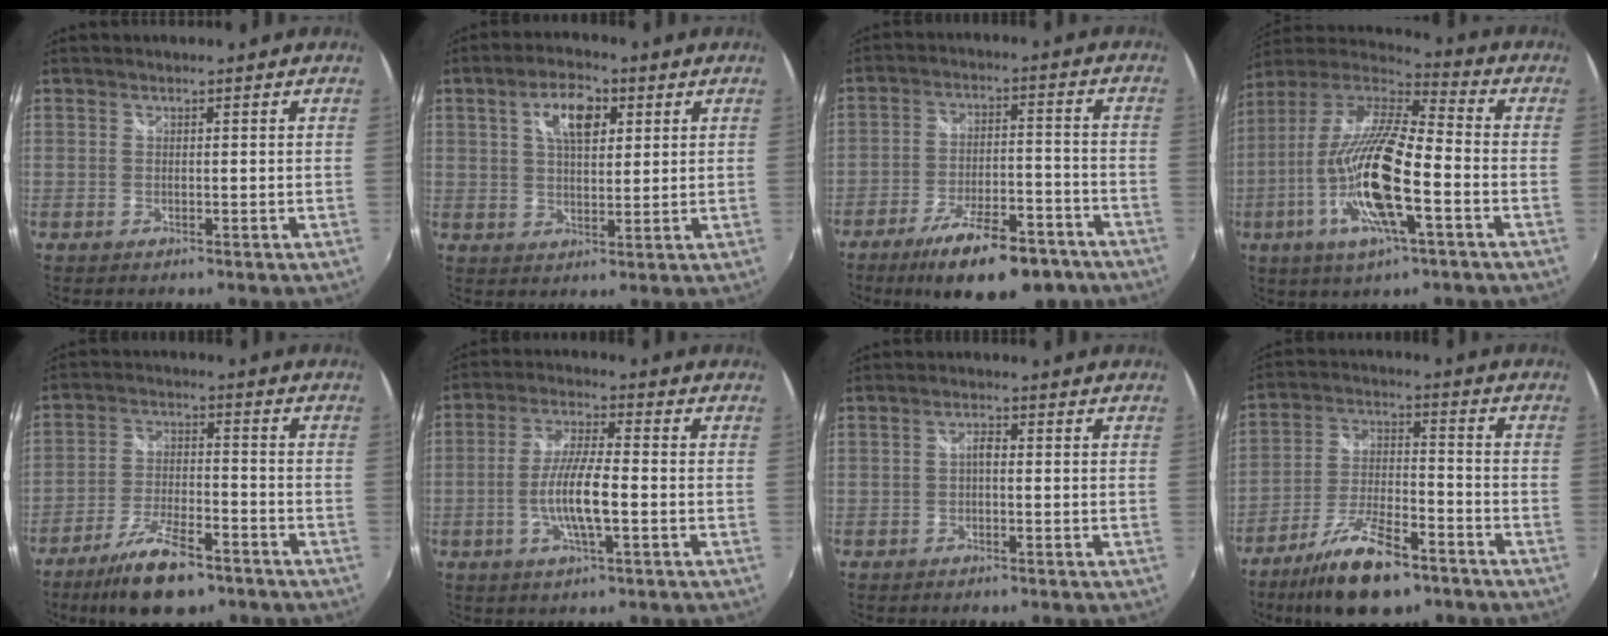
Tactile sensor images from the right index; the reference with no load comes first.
{"total": 7.8, "force": [2.9, 3.8, 6.1], "torque": [-0.103, 0.018, 0.050]}
{"total": 17.3, "force": [-12.4, 6.0, 10.6], "torque": [-0.180, -0.012, -0.177]}
{"total": 20.3, "force": [-6.6, 4.4, 18.7], "torque": [-0.355, -0.029, -0.130]}
{"total": 12.8, "force": [-9.1, 4.5, 7.9], "torque": [-0.166, -0.015, -0.155]}
{"total": 9.1, "force": [-2.4, 1.5, 8.6], "torque": [-0.170, -0.002, -0.045]}
{"total": 1.7, "force": [-0.4, 0.8, 1.4], "torque": [-0.028, 0.006, -0.010]}
{"total": 15.0, "force": [-10.3, 5.4, 9.4], "torque": [-0.190, -0.011, -0.179]}